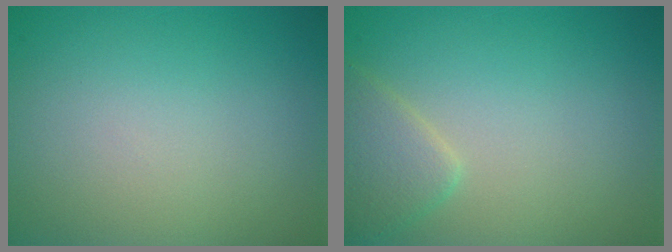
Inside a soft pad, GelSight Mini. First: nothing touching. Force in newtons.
{"total": 2.7, "press": 2.7, "slide": 0.1}